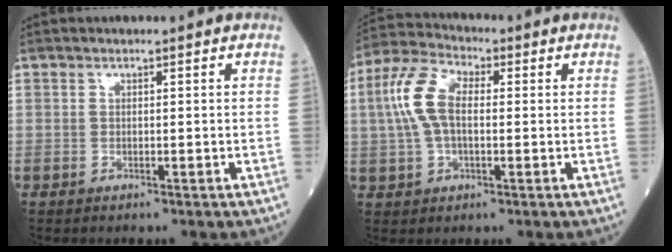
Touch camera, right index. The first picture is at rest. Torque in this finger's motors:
{"motor_torque": [0.29, 0.00, 0.24, 0.10]}